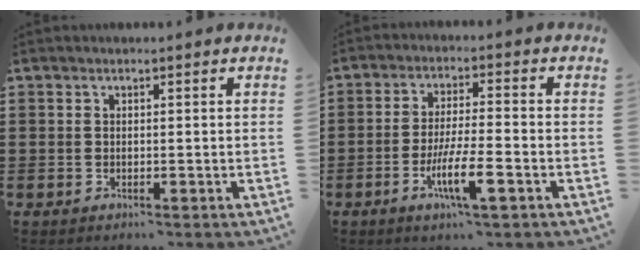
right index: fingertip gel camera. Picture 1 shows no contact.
{"total": 7.3, "force": [-3.2, 1.2, 6.5], "torque": [-0.124, -0.010, -0.058]}